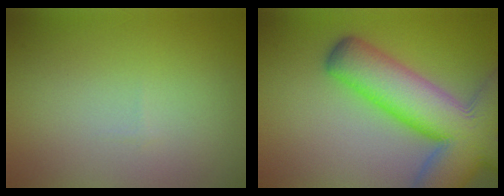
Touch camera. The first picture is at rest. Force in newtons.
{"total": 13.4, "press": 13.3, "slide": 0.7}